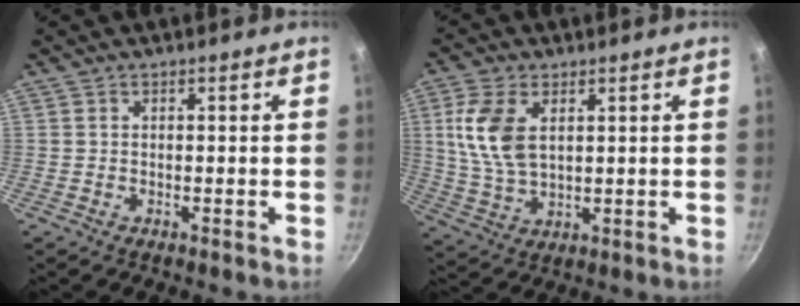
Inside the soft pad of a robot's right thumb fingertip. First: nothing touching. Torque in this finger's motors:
{"motor_torque": [-0.71, 1.02, 0.74, -0.05, 0.11]}